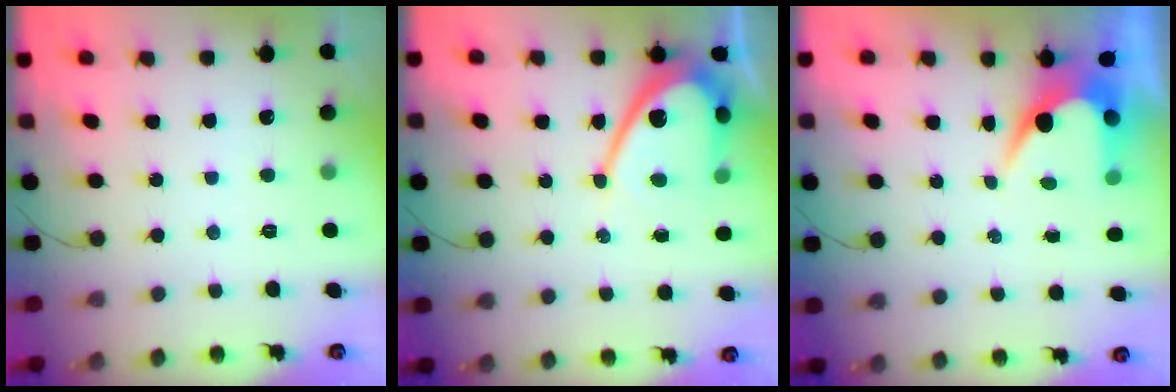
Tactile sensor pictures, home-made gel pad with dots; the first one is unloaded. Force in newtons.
{"total": 11.9, "press": 11.8, "slide": 0.9}
{"total": 5.9, "press": 5.9, "slide": 0.4}